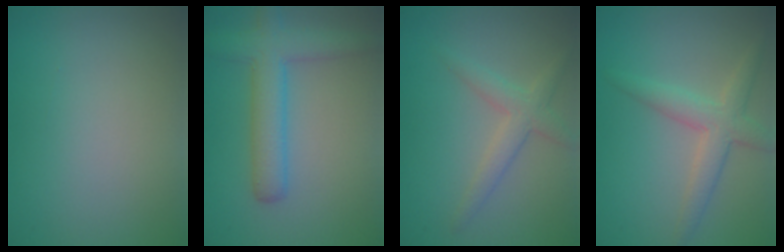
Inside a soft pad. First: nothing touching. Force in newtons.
{"total": 4.6, "press": 4.6, "slide": 0.2}
{"total": 2.6, "press": 2.6, "slide": 0.2}
{"total": 3.5, "press": 3.5, "slide": 0.1}